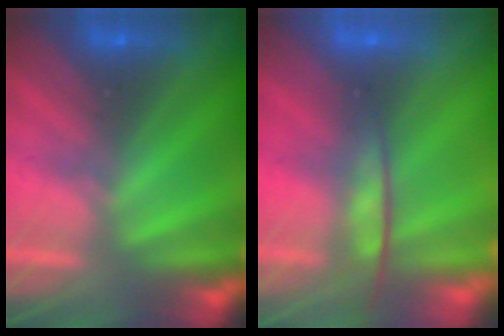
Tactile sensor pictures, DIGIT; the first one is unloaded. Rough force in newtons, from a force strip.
{"total": 7.7}